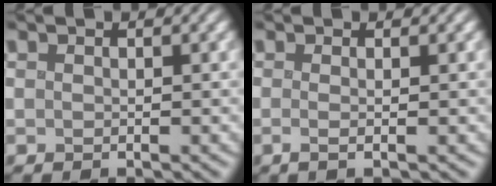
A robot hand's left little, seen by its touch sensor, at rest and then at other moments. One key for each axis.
{"total": 1.1, "fx": -0.3, "fy": 0.2, "fz": 1.1, "tx": -0.018, "ty": 0.000, "tz": -0.010}